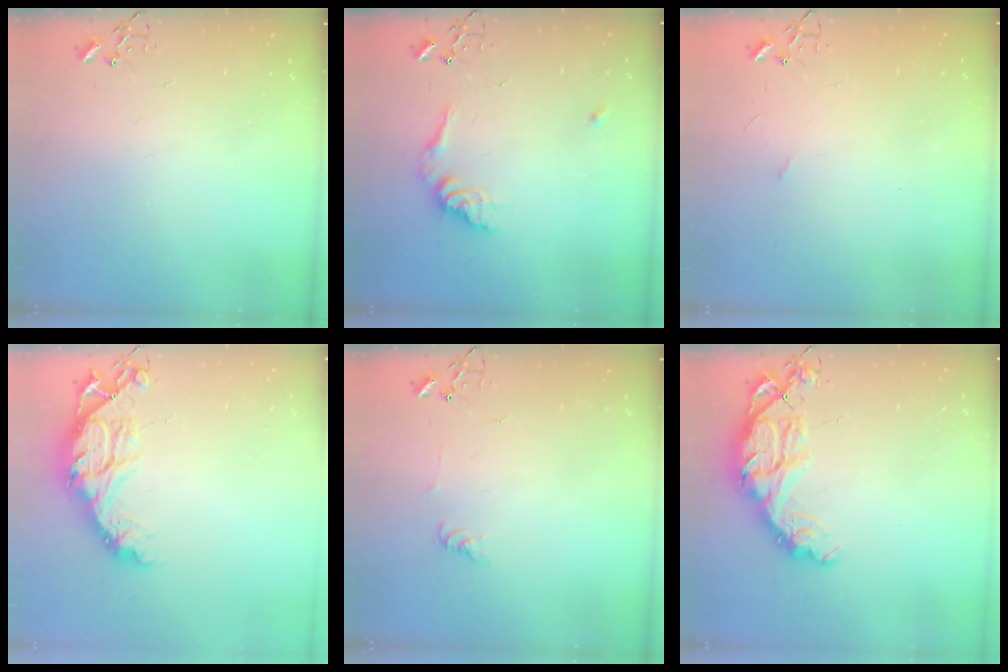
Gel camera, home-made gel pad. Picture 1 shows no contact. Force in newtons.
{"total": 10.8, "press": 10.7, "slide": 0.4}
{"total": 2.6, "press": 2.6, "slide": 0.4}
{"total": 15.5, "press": 15.4, "slide": 1.3}
{"total": 6.0, "press": 5.9, "slide": 0.6}
{"total": 14.7, "press": 14.7, "slide": 1.2}